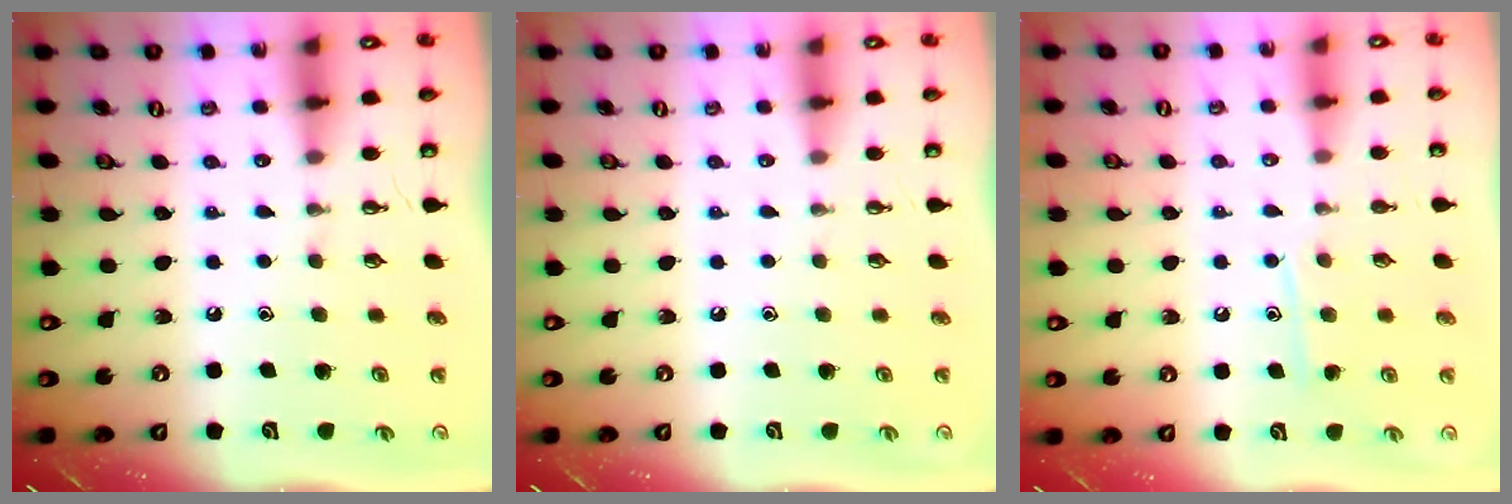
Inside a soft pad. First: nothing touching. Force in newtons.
{"total": 0.0}
{"total": 7.9, "press": 7.9, "slide": 0.6}